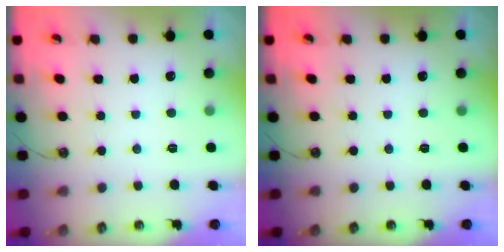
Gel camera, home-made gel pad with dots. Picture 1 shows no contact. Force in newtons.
{"total": 0.0}